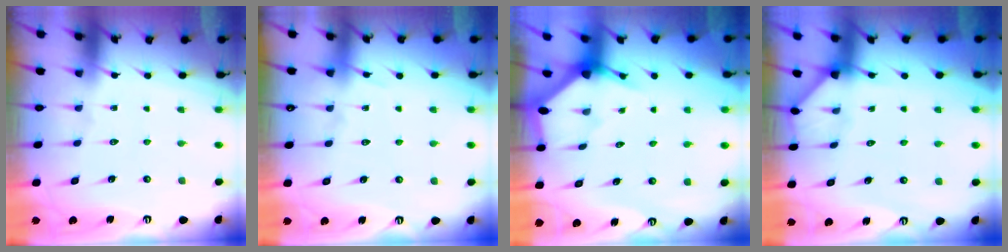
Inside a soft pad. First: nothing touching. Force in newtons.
{"total": 3.8, "press": 3.7, "slide": 0.5}
{"total": 2.8, "press": 2.8, "slide": 0.2}
{"total": 2.8, "press": 2.8, "slide": 0.2}